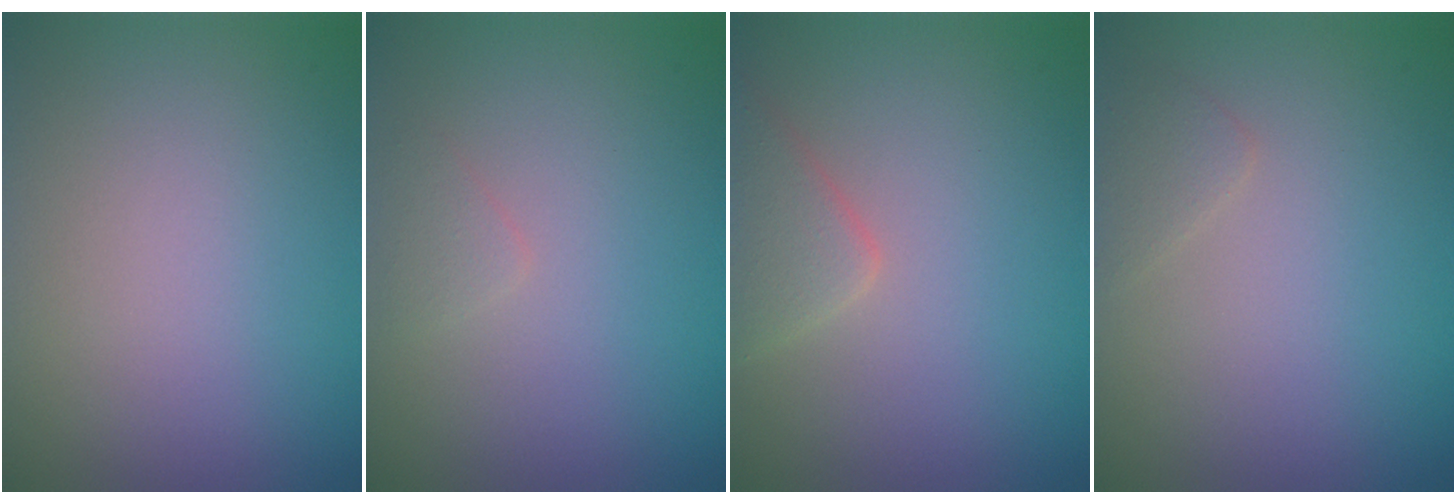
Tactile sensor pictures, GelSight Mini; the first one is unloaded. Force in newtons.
{"total": 0.9, "press": 0.9, "slide": 0.1}
{"total": 2.7, "press": 2.7, "slide": 0.1}
{"total": 1.1, "press": 1.1, "slide": 0.0}